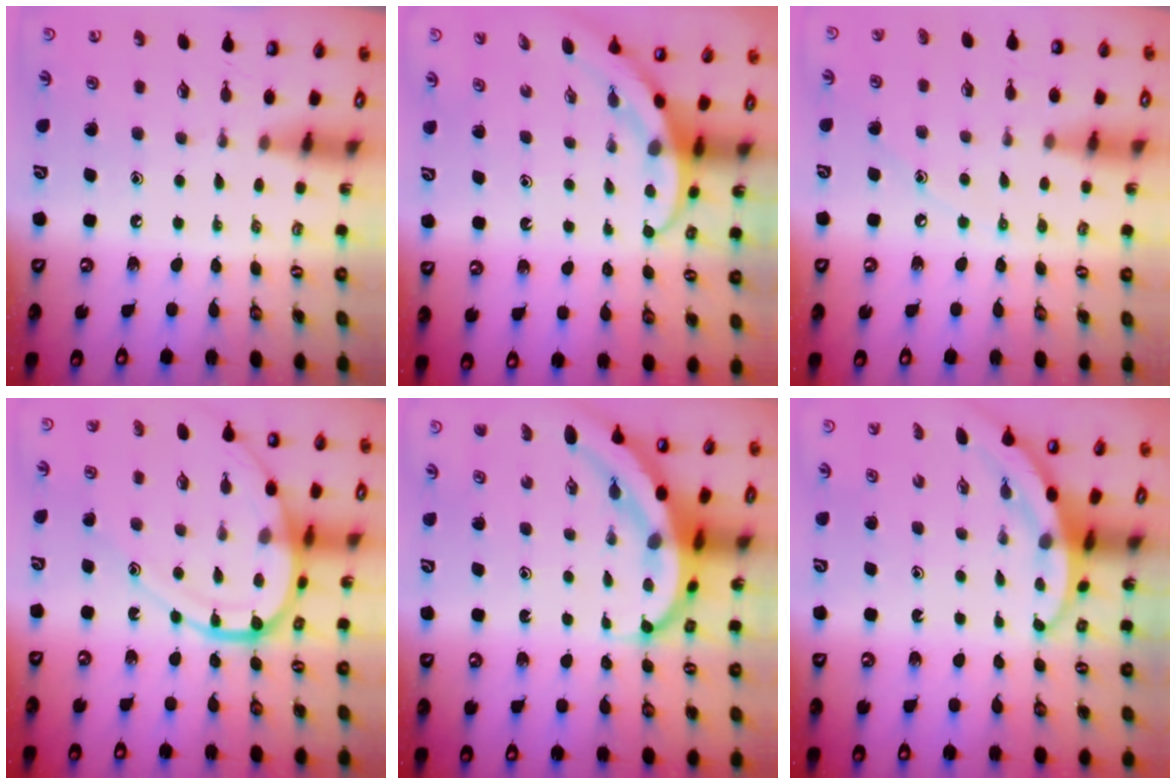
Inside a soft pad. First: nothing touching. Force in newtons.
{"total": 3.8, "press": 3.8, "slide": 0.3}
{"total": 4.7, "press": 4.7, "slide": 0.6}
{"total": 13.7, "press": 13.6, "slide": 1.6}
{"total": 10.2, "press": 10.1, "slide": 1.4}
{"total": 3.0, "press": 3.0, "slide": 0.1}